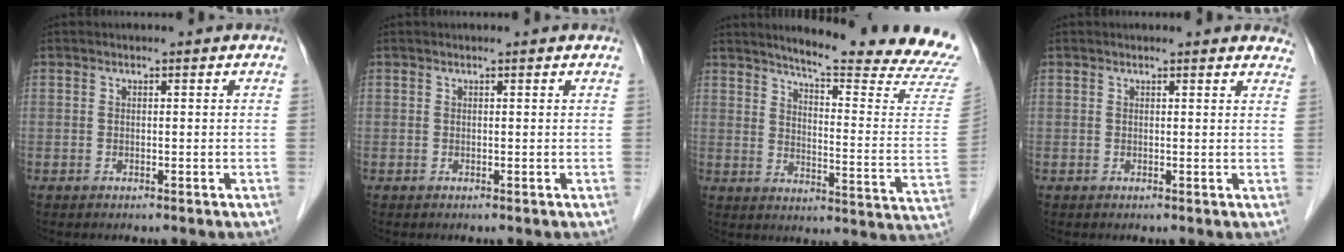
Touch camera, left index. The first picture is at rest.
{"total": 0.8, "force": [0.7, 0.3, 0.1], "torque": [-0.001, 0.007, 0.010]}
{"total": 22.5, "force": [20.5, -0.7, 9.1], "torque": [-0.124, -0.118, 0.247]}
{"total": 8.0, "force": [7.4, 2.3, 1.5], "torque": [0.022, -0.003, 0.057]}